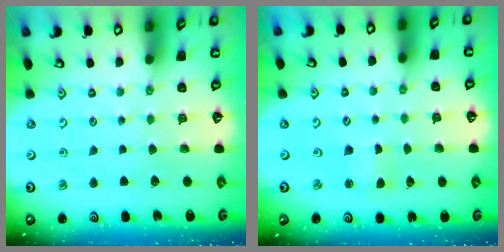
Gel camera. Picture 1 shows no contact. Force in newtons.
{"total": 1.2, "press": 1.2, "slide": 0.2}